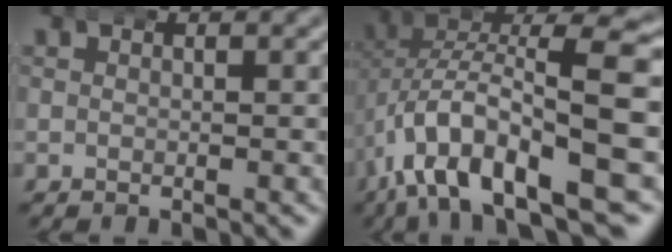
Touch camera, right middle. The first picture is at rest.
{"total": 12.4, "force": [-4.0, 5.8, 10.2], "torque": [-0.179, -0.022, -0.043]}